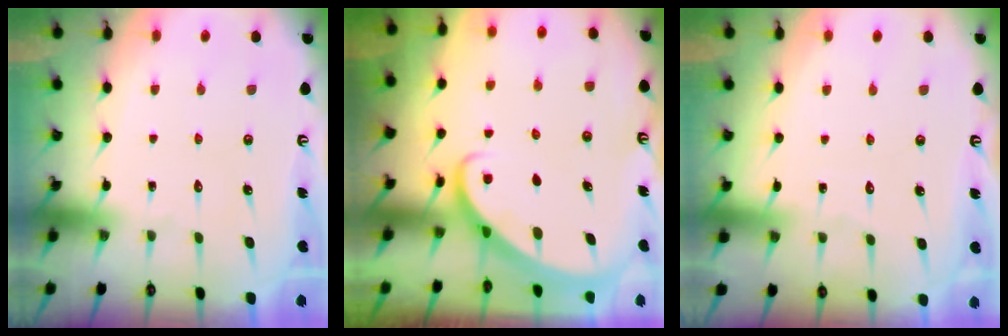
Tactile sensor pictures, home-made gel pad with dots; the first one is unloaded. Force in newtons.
{"total": 2.6, "press": 2.6, "slide": 0.3}
{"total": 1.7, "press": 1.7, "slide": 0.2}